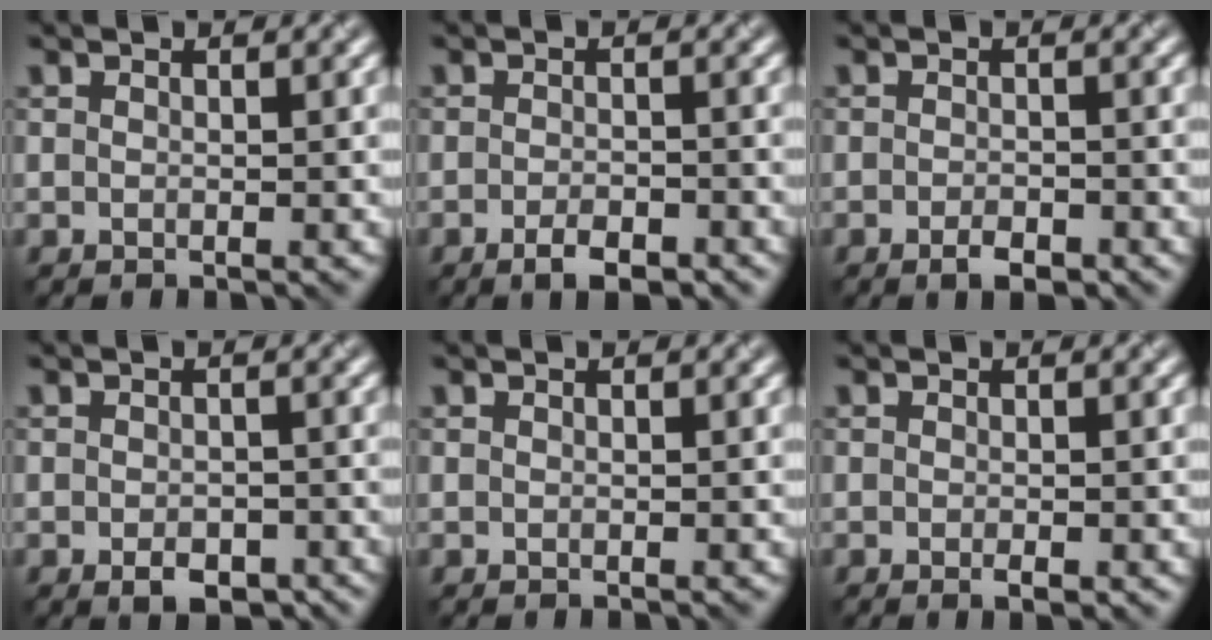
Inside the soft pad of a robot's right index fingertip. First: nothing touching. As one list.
[{"total": 2.6, "force": [-1.6, 0.9, 1.9], "torque": [-0.030, -0.001, -0.028]}, {"total": 1.9, "force": [-1.1, 0.7, 1.3], "torque": [-0.020, -0.002, -0.018]}, {"total": 3.0, "force": [-1.6, 1.6, 2.0], "torque": [-0.029, -0.007, -0.023]}, {"total": 0.0}, {"total": 0.9, "force": [-0.4, 0.2, 0.8], "torque": [-0.013, -0.004, -0.004]}]